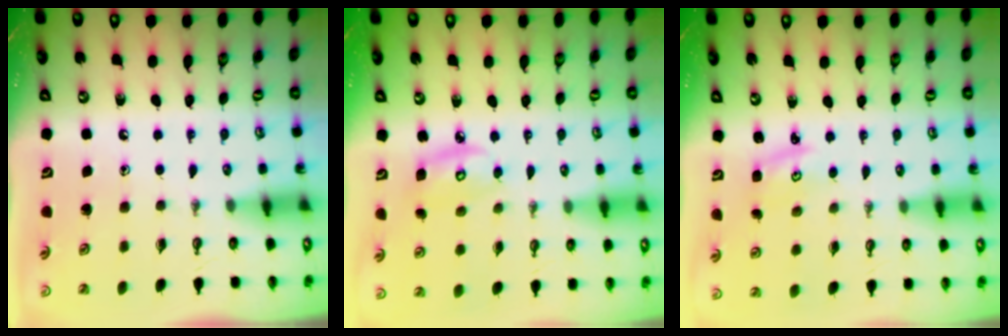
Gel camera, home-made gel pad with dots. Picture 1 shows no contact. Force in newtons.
{"total": 5.7, "press": 5.7, "slide": 0.3}
{"total": 1.7, "press": 1.7, "slide": 0.2}